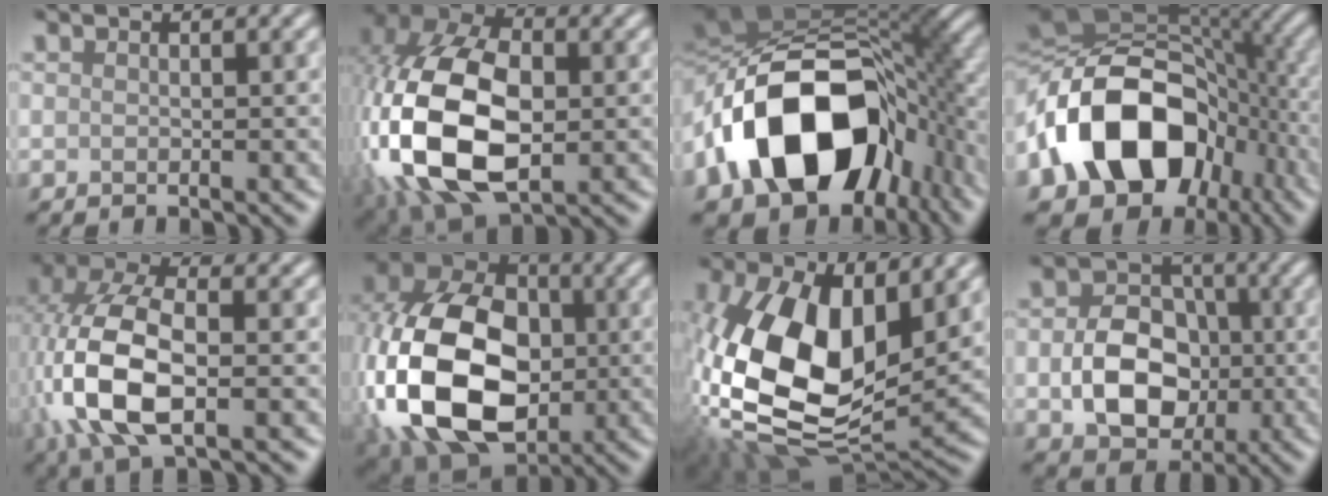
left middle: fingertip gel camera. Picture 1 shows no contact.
{"total": 15.6, "force": [-2.7, 9.8, 11.9], "torque": [-0.265, -0.008, -0.053]}
{"total": 17.3, "force": [-3.6, 11.3, 12.6], "torque": [-0.229, -0.012, -0.052]}
{"total": 16.3, "force": [-3.7, 11.8, 10.6], "torque": [-0.191, -0.003, -0.066]}
{"total": 9.9, "force": [-1.7, 4.9, 8.4], "torque": [-0.186, 0.008, -0.039]}
{"total": 18.4, "force": [-2.6, 13.0, 12.8], "torque": [-0.284, -0.030, -0.043]}
{"total": 16.4, "force": [0.6, 9.4, 13.4], "torque": [-0.290, -0.011, 0.002]}
{"total": 7.3, "force": [-1.0, 5.5, 4.7], "torque": [-0.082, -0.002, -0.012]}